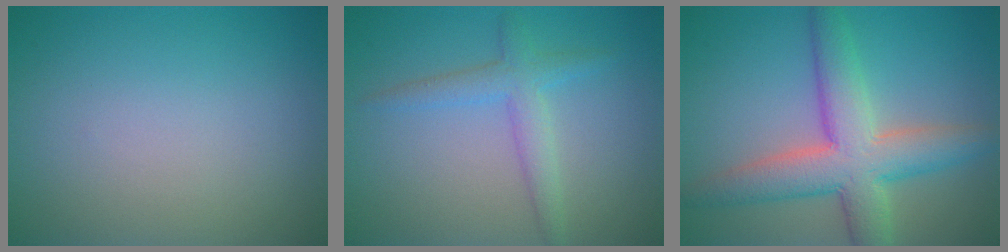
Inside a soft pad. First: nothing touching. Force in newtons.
{"total": 2.7, "press": 2.7, "slide": 0.2}
{"total": 7.3, "press": 7.3, "slide": 0.4}